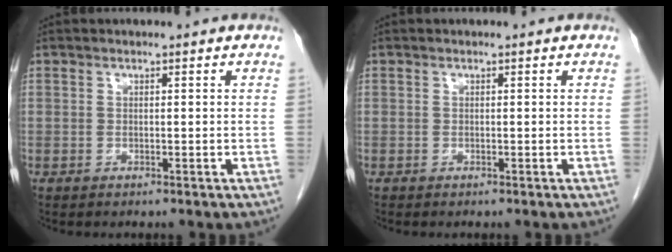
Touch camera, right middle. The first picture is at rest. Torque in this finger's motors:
{"motor_torque": [-0.68, -0.07, -0.25, -0.07]}